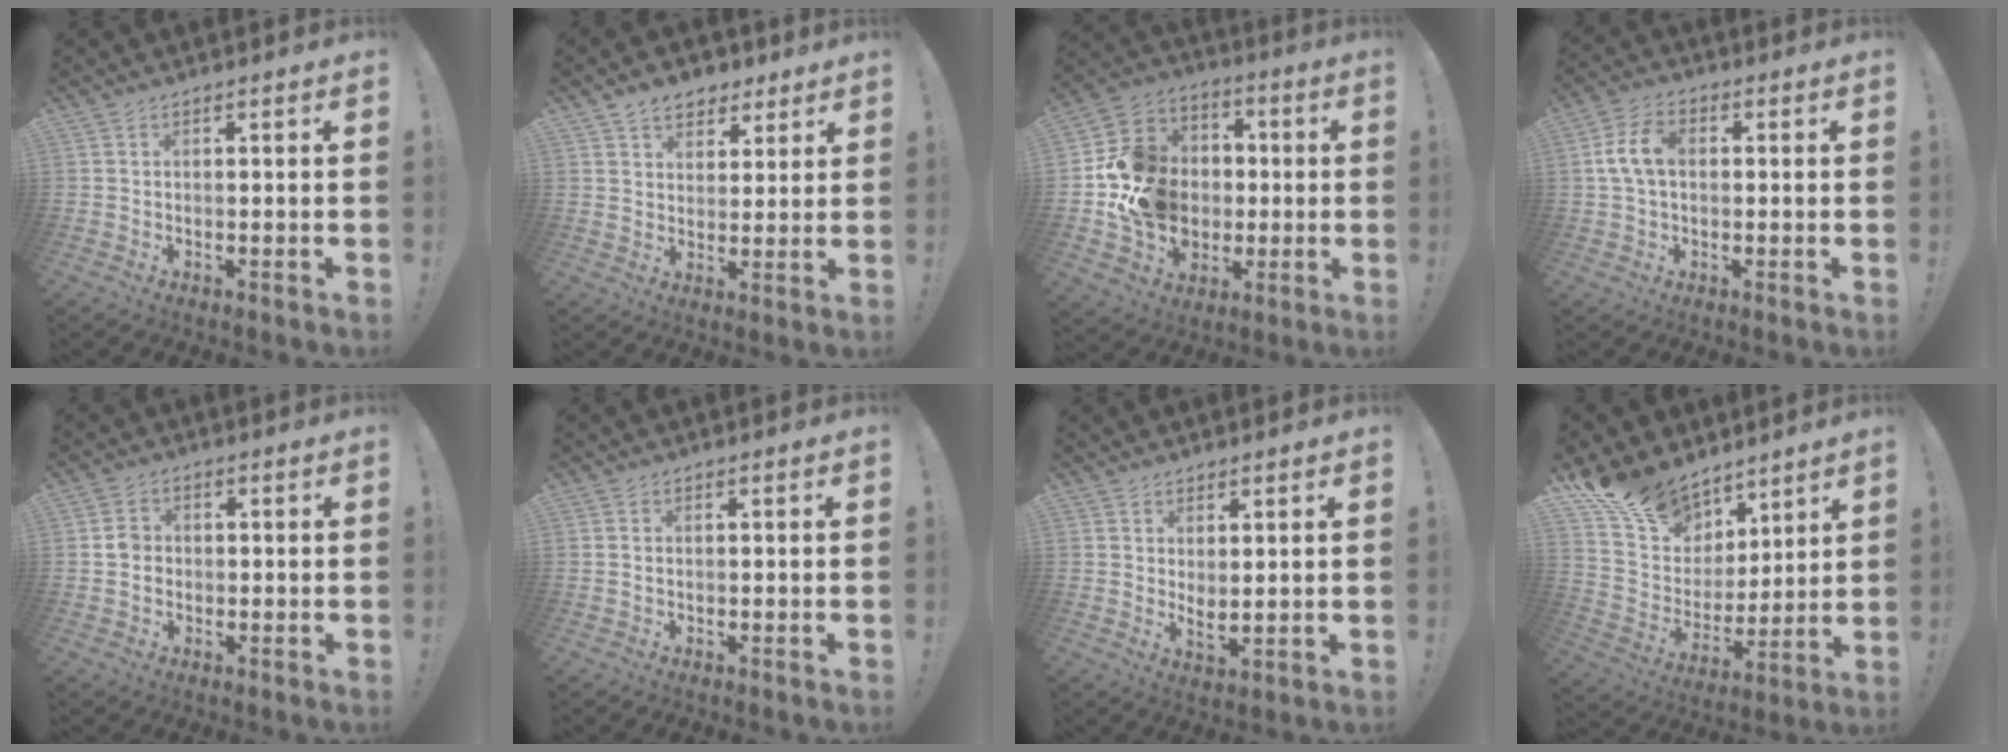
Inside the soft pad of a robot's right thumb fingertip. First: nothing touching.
{"total": 7.9, "force": [5.1, 5.5, 2.5], "torque": [-0.030, -0.027, 0.098]}
{"total": 17.2, "force": [-1.7, 15.6, 6.9], "torque": [-0.086, 0.028, -0.006]}
{"total": 8.9, "force": [0.8, 5.8, 6.7], "torque": [-0.140, 0.013, 0.017]}
{"total": 4.3, "force": [-0.5, 3.7, 2.1], "torque": [-0.028, 0.009, -0.008]}
{"total": 0.6, "force": [0.1, 0.4, 0.3], "torque": [-0.013, 0.005, 0.002]}
{"total": 3.5, "force": [2.3, 1.2, 2.4], "torque": [-0.036, -0.019, 0.042]}
{"total": 16.2, "force": [11.3, 10.4, 5.1], "torque": [-0.099, -0.075, 0.222]}